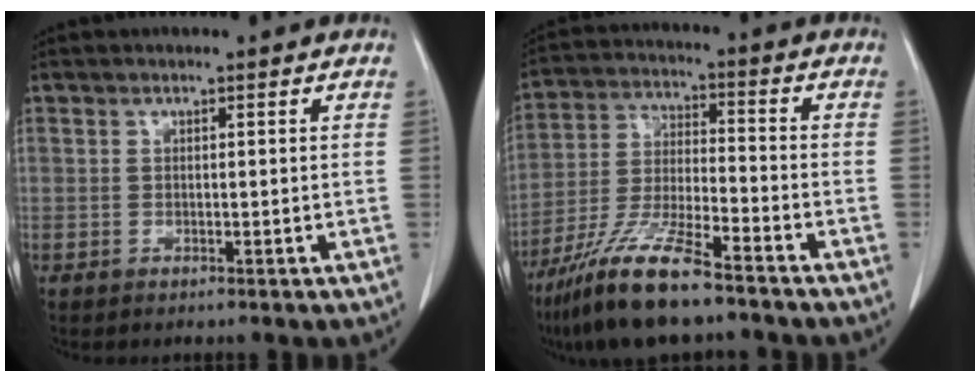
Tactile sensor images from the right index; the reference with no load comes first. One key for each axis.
{"total": 13.1, "fx": -9.6, "fy": 1.6, "fz": 8.7, "tx": -0.178, "ty": -0.028, "tz": -0.179}